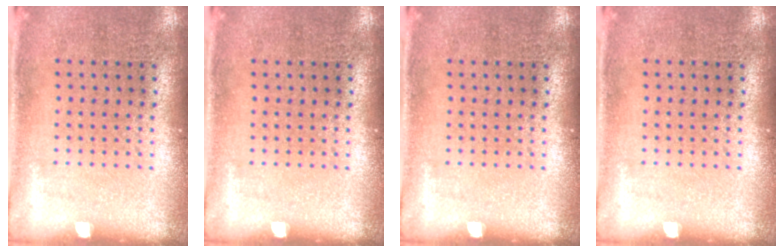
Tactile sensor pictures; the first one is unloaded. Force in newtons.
{"total": 0.0}
{"total": 0.0}
{"total": 0.0}